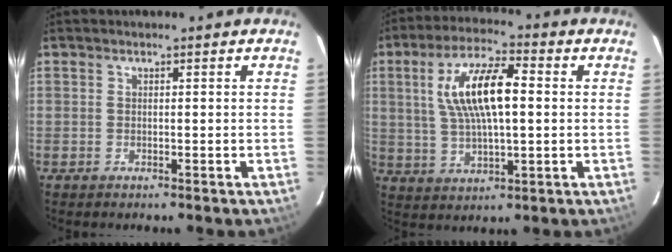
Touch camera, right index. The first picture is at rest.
{"total": 12.9, "force": [2.1, 4.4, 11.9], "torque": [-0.227, 0.014, 0.043]}